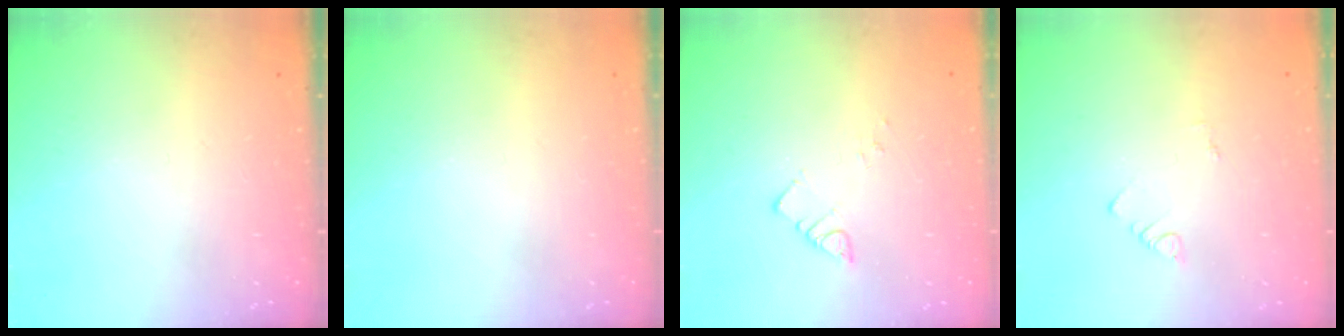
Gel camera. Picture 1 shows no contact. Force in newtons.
{"total": 0.0}
{"total": 2.5, "press": 2.5, "slide": 0.3}
{"total": 1.1, "press": 1.1, "slide": 0.3}